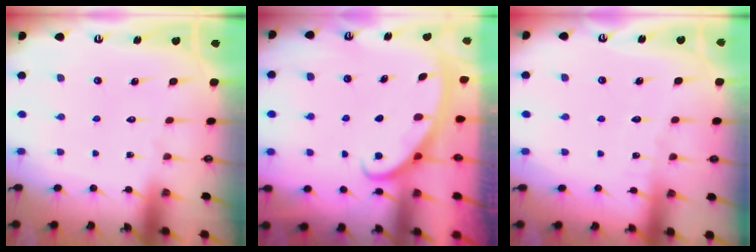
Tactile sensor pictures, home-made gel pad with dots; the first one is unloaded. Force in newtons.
{"total": 2.8, "press": 2.8, "slide": 0.4}
{"total": 2.3, "press": 2.3, "slide": 0.2}